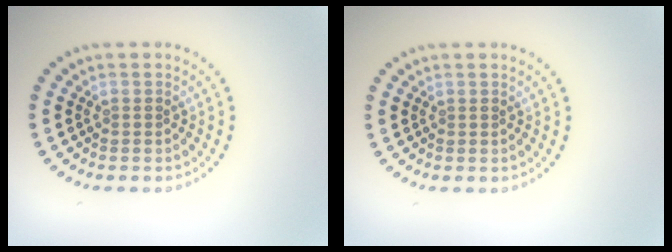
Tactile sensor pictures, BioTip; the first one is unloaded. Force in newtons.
{"total": 0.0}